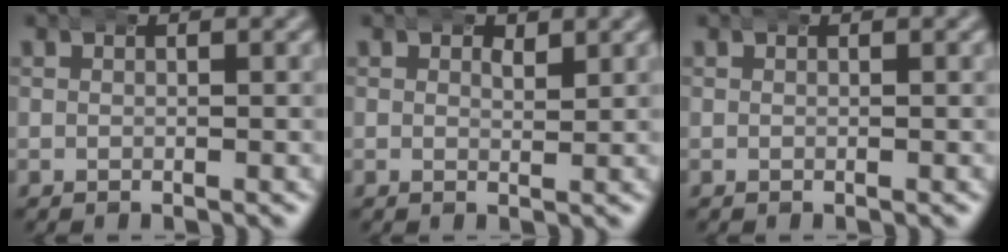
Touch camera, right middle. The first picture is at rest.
{"total": 1.0, "force": [0.7, 0.4, 0.5], "torque": [-0.005, -0.001, 0.010]}
{"total": 0.0}